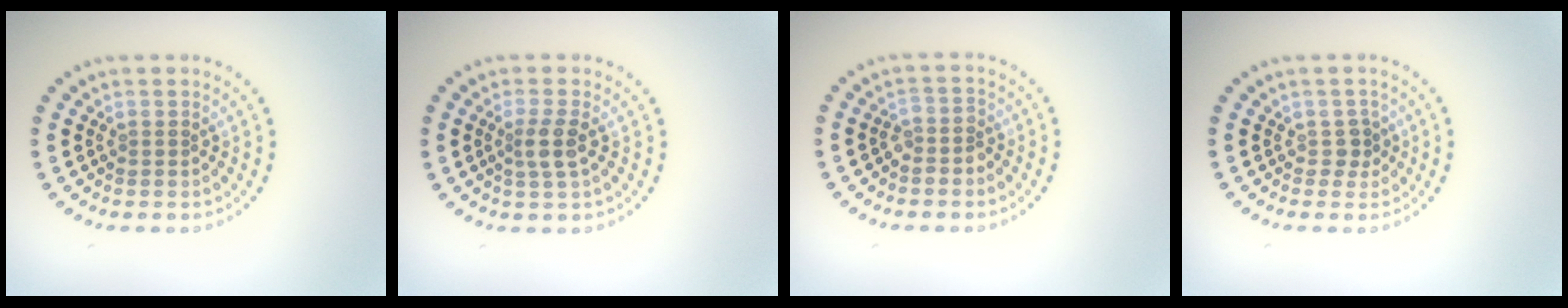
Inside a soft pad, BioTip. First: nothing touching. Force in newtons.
{"total": 2.1, "press": 1.8, "slide": 1.2}
{"total": 1.6, "press": 1.4, "slide": 0.8}
{"total": 1.3, "press": 1.1, "slide": 0.7}